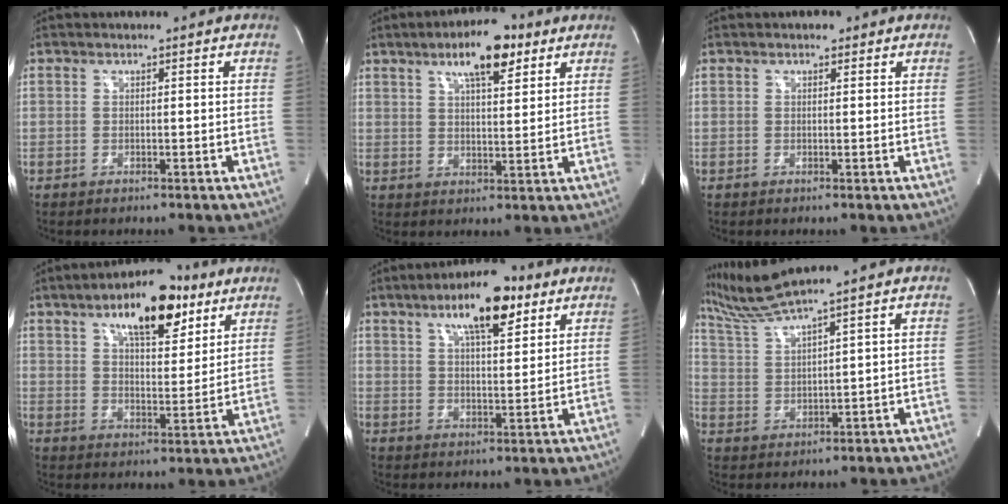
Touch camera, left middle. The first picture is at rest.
{"total": 9.5, "force": [5.6, 2.7, 7.2], "torque": [-0.122, 0.012, 0.089]}
{"total": 1.1, "force": [0.7, 0.7, 0.5], "torque": [-0.010, 0.005, 0.008]}
{"total": 14.2, "force": [8.3, 5.2, 10.3], "torque": [-0.158, 0.014, 0.132]}
{"total": 11.7, "force": [6.7, 3.2, 9.0], "torque": [-0.149, 0.013, 0.107]}
{"total": 6.3, "force": [5.5, -2.2, 2.1], "torque": [-0.060, -0.002, 0.120]}